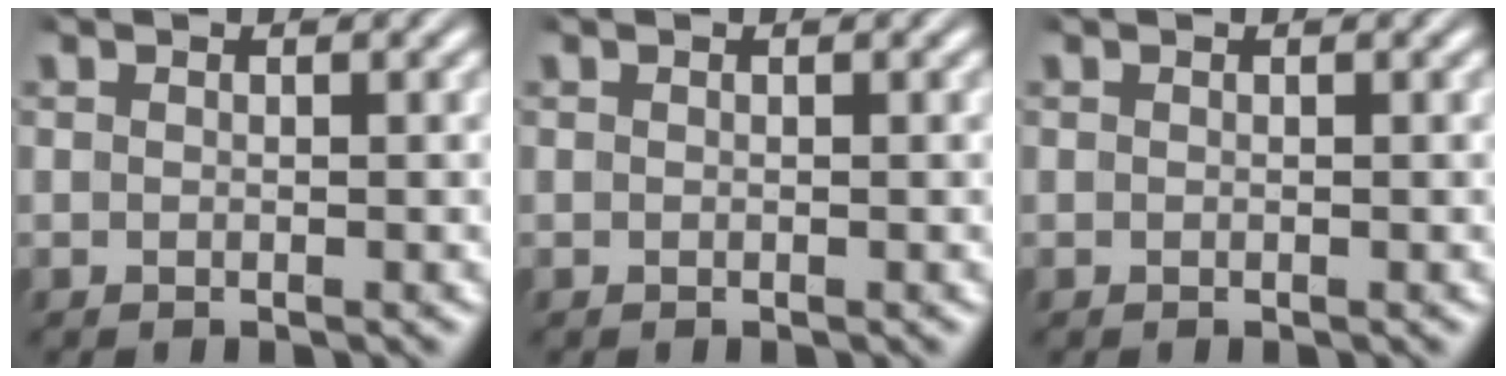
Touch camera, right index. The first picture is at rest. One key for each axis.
{"total": 0.0}
{"total": 0.0}